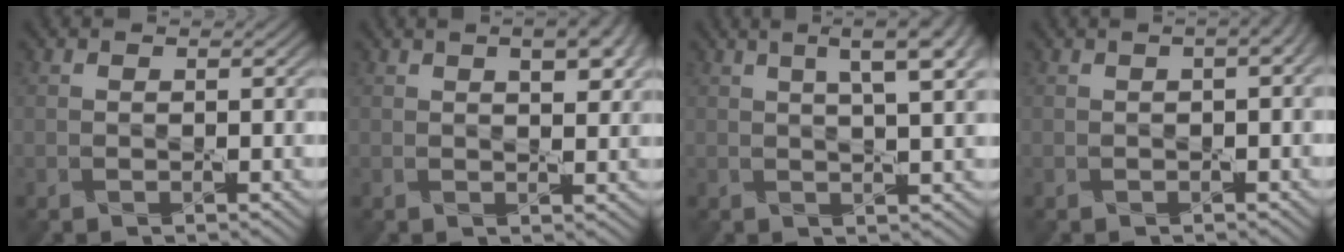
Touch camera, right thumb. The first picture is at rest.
{"total": 5.1, "force": [2.4, 1.9, 4.1], "torque": [-0.062, 0.005, 0.035]}
{"total": 8.2, "force": [3.6, 2.1, 7.1], "torque": [-0.085, 0.024, 0.041]}
{"total": 3.8, "force": [0.8, 1.6, 3.4], "torque": [-0.041, 0.007, 0.007]}